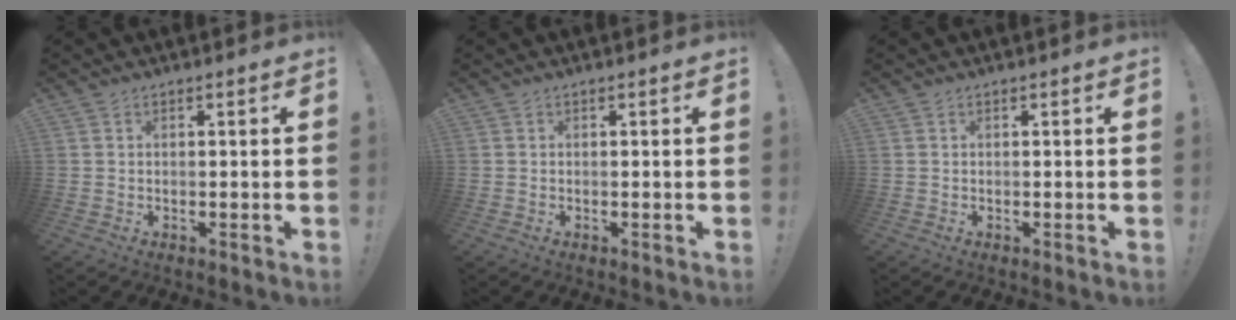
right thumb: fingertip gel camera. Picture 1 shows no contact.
{"total": 0.0}
{"total": 0.0}